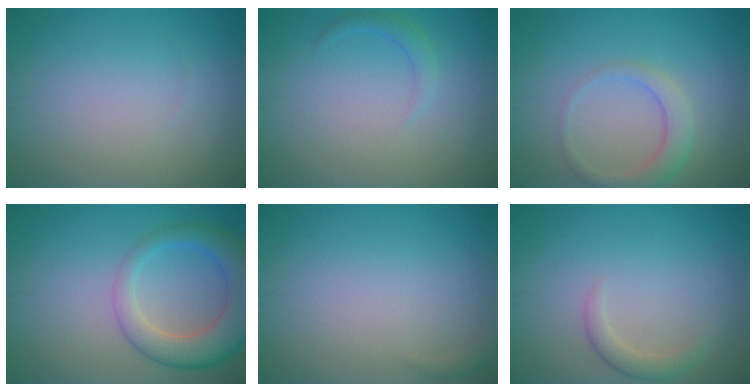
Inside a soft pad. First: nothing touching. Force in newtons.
{"total": 1.3, "press": 1.3, "slide": 0.1}
{"total": 2.9, "press": 2.9, "slide": 0.2}
{"total": 6.4, "press": 6.4, "slide": 0.3}
{"total": 0.7, "press": 0.7, "slide": 0.1}
{"total": 1.7, "press": 1.7, "slide": 0.2}